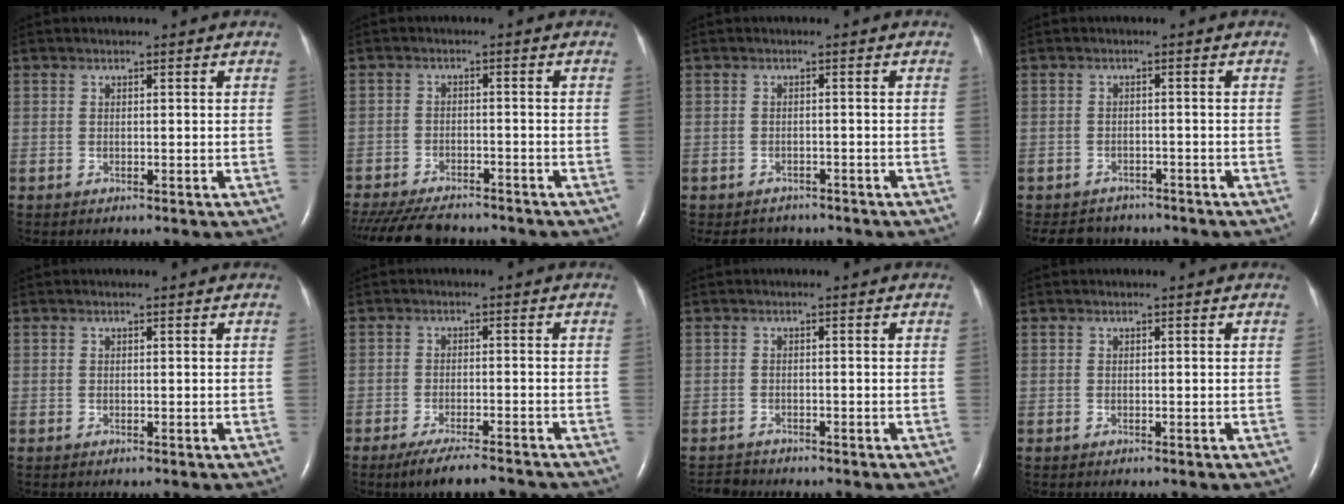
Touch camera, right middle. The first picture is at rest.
{"total": 12.4, "force": [-10.8, 3.5, 5.0], "torque": [-0.102, -0.016, -0.158]}
{"total": 3.6, "force": [-3.3, 1.6, 0.0], "torque": [-0.002, 0.000, -0.045]}
{"total": 6.2, "force": [-5.7, 2.5, 0.4], "torque": [-0.009, 0.001, -0.075]}
{"total": 0.0}
{"total": 8.3, "force": [-7.2, 0.8, 4.0], "torque": [-0.064, -0.016, -0.115]}
{"total": 1.5, "force": [-1.5, 0.2, -0.4], "torque": [0.003, -0.008, -0.025]}
{"total": 0.0}